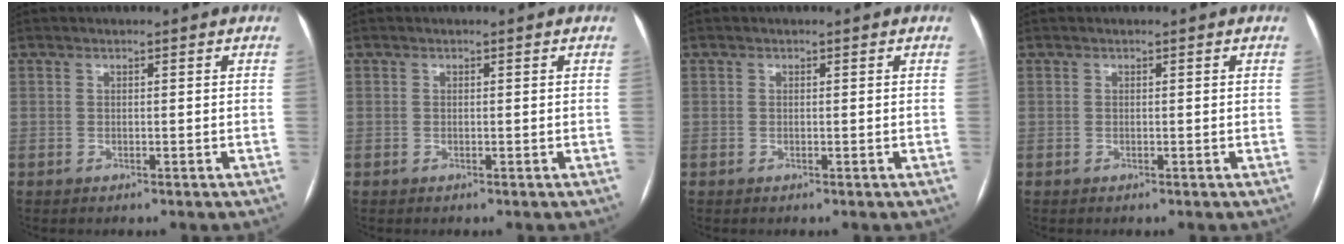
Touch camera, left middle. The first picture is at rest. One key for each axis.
{"total": 0.0}
{"total": 0.0}
{"total": 0.0}